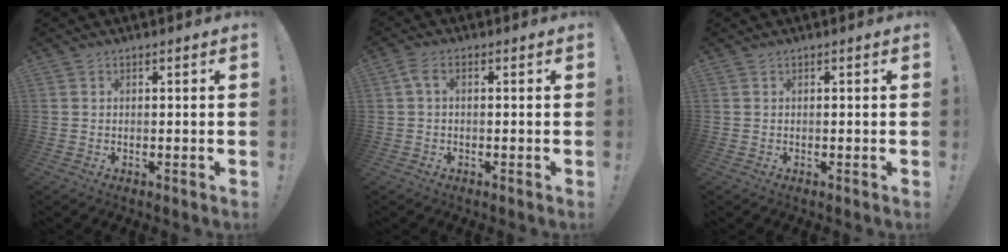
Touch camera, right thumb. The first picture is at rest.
{"total": 3.1, "force": [0.1, 1.4, 2.7], "torque": [-0.055, 0.006, 0.005]}
{"total": 0.0}